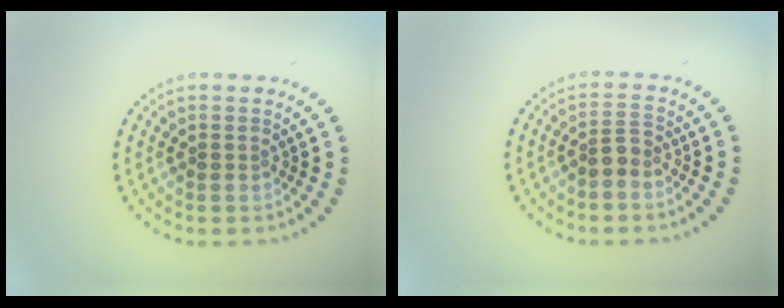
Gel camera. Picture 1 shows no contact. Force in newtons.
{"total": 1.7, "press": 1.4, "slide": 0.9}